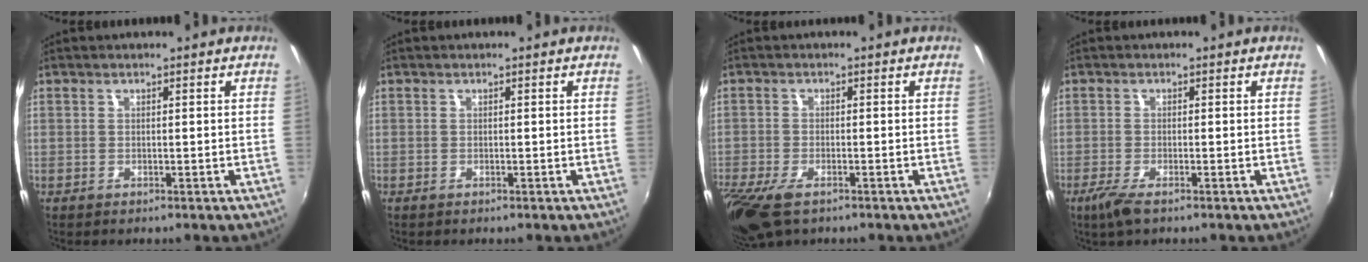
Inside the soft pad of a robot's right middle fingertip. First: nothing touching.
{"total": 0.0}
{"total": 9.5, "force": [-6.5, 3.6, 5.9], "torque": [-0.147, -0.042, -0.123]}
{"total": 3.7, "force": [-2.4, 0.7, 2.7], "torque": [-0.064, -0.013, -0.047]}